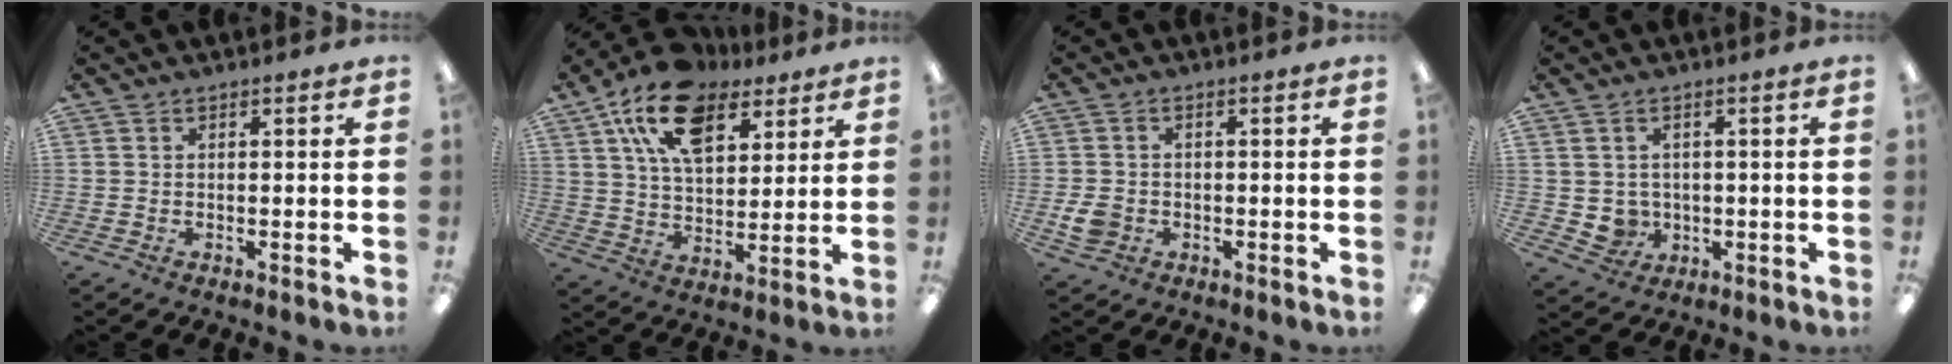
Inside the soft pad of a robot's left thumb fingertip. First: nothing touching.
{"total": 17.4, "force": [10.1, 9.9, 10.0], "torque": [-0.179, -0.031, 0.184]}
{"total": 4.0, "force": [-1.0, 3.4, 1.9], "torque": [-0.036, 0.000, -0.020]}
{"total": 4.2, "force": [0.5, 4.0, 1.1], "torque": [-0.026, 0.005, 0.011]}